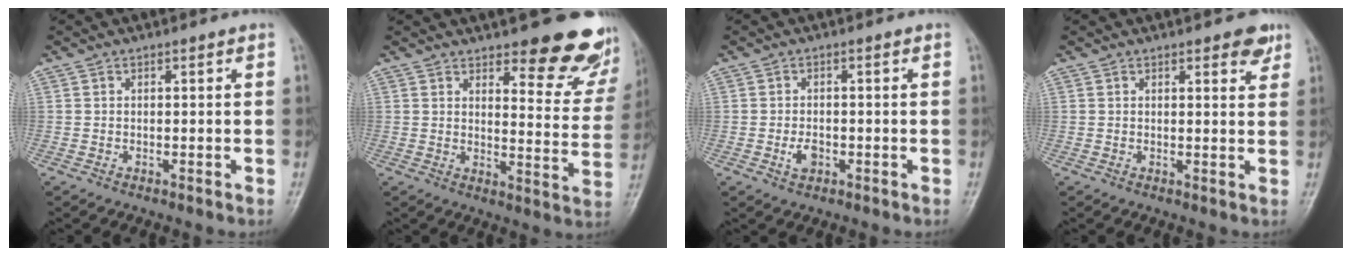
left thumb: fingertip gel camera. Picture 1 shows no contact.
{"total": 15.6, "force": [11.8, 5.2, 8.7], "torque": [-0.053, -0.087, 0.137]}
{"total": 2.6, "force": [-0.9, 1.7, 1.8], "torque": [-0.032, 0.002, -0.015]}
{"total": 3.9, "force": [2.4, 1.5, 2.6], "torque": [-0.018, -0.010, 0.025]}